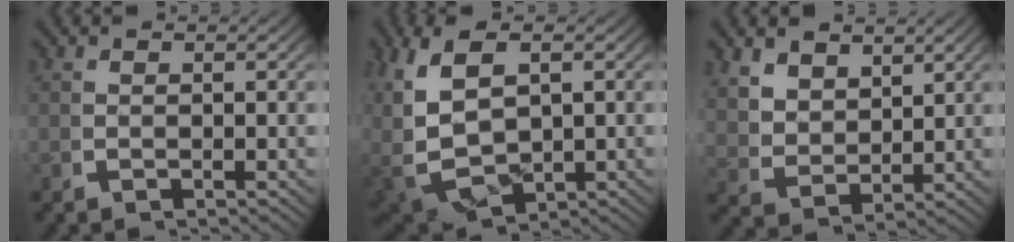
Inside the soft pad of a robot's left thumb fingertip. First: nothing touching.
{"total": 8.7, "force": [0.0, 6.1, 6.2], "torque": [-0.167, -0.039, 0.030]}
{"total": 4.3, "force": [2.3, 2.7, 2.3], "torque": [-0.057, -0.022, 0.059]}